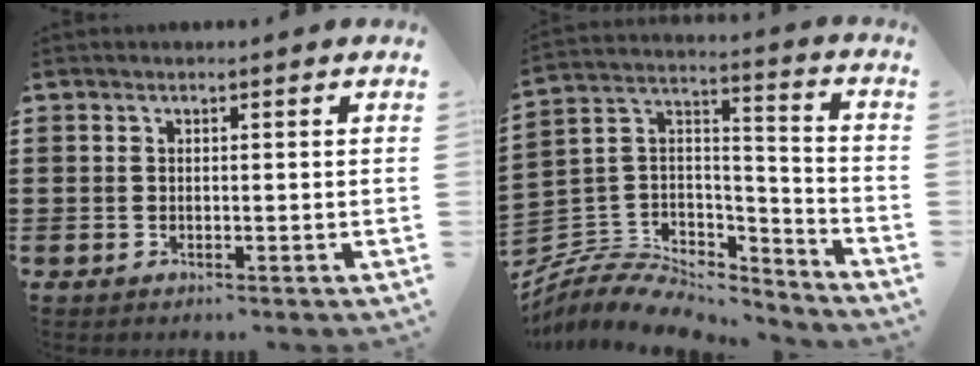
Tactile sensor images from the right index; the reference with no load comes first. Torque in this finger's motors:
{"motor_torque": [-0.25, -0.27, 0.09, -0.01]}